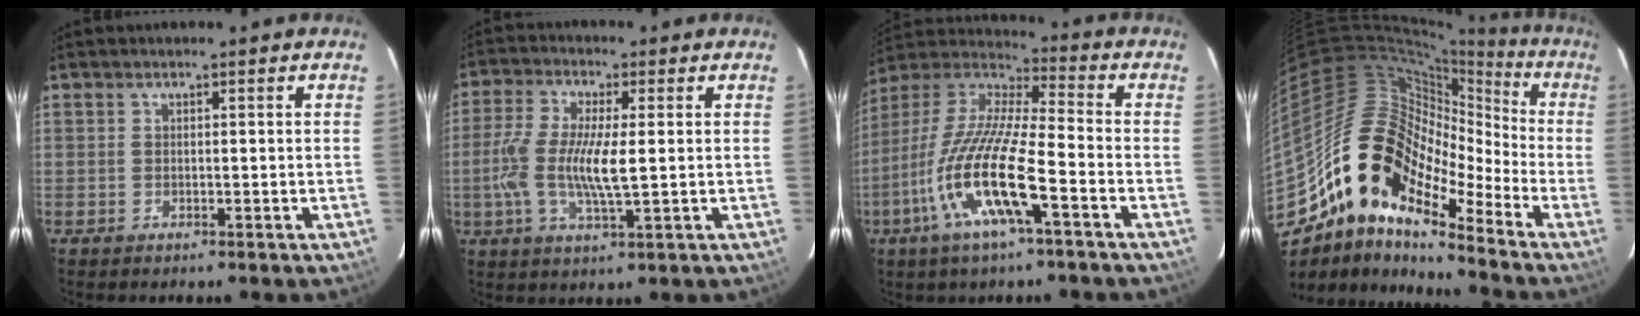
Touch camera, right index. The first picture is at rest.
{"total": 10.5, "force": [-0.6, 2.4, 10.2], "torque": [-0.208, -0.004, -0.015]}
{"total": 17.7, "force": [-7.4, 2.9, 15.8], "torque": [-0.317, -0.024, -0.151]}
{"total": 15.9, "force": [-10.4, 8.1, 9.0], "torque": [-0.144, 0.012, -0.214]}